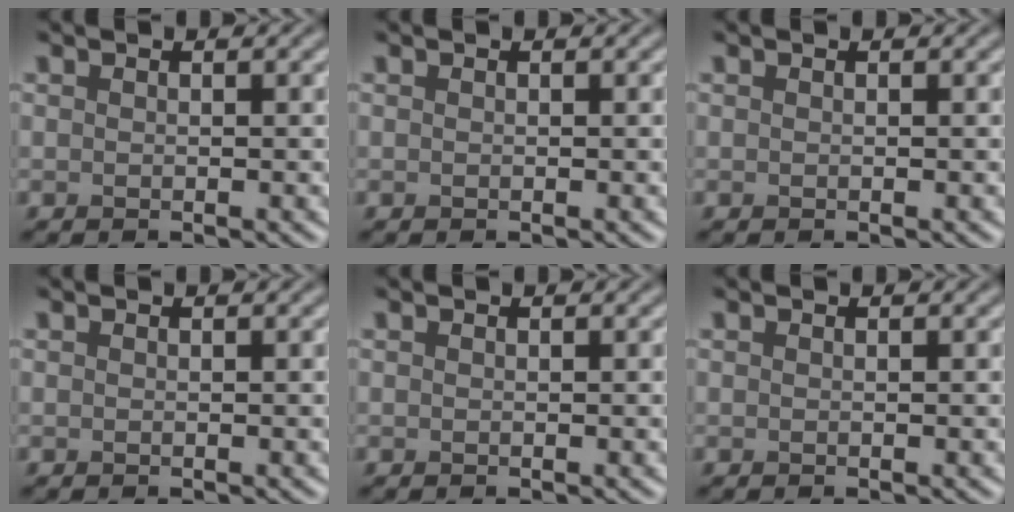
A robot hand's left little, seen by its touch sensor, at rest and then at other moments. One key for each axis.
{"total": 0.0}
{"total": 0.0}
{"total": 0.0}
{"total": 0.0}
{"total": 0.0}